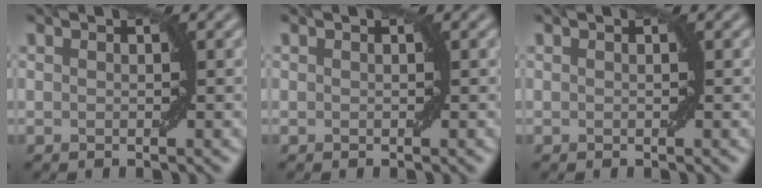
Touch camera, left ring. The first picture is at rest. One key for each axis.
{"total": 0.0}
{"total": 0.0}